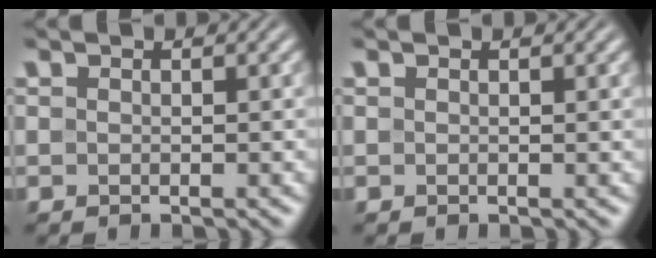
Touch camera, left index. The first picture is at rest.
{"total": 0.5, "force": [0.4, 0.1, 0.4], "torque": [-0.003, 0.005, 0.005]}